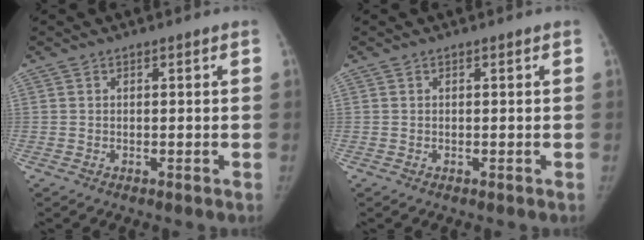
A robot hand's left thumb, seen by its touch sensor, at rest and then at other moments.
{"total": 0.0}